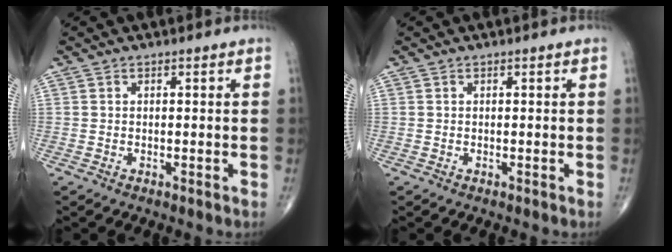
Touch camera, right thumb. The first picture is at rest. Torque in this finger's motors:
{"motor_torque": [0.00, 0.00, 0.01, 0.01, 0.00]}